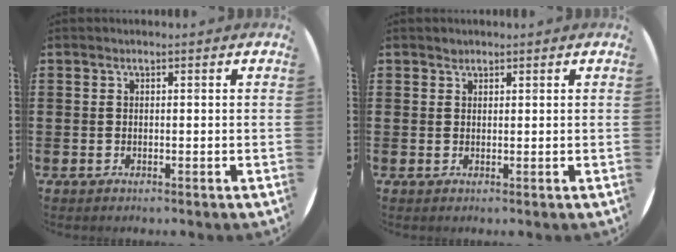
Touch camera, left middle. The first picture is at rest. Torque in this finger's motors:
{"motor_torque": [0.06, 0.01, -0.02, -0.01]}